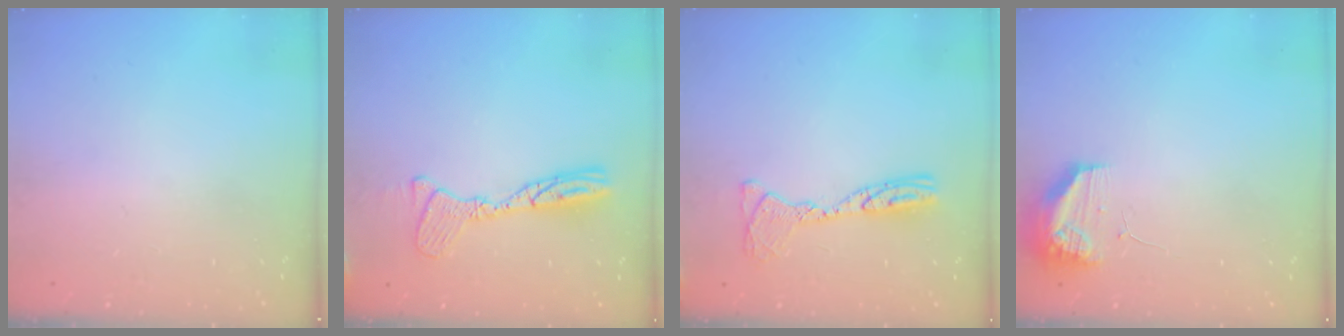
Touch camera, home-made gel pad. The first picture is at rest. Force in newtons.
{"total": 13.5, "press": 13.5, "slide": 1.3}
{"total": 12.2, "press": 12.1, "slide": 1.3}
{"total": 9.7, "press": 9.6, "slide": 1.5}